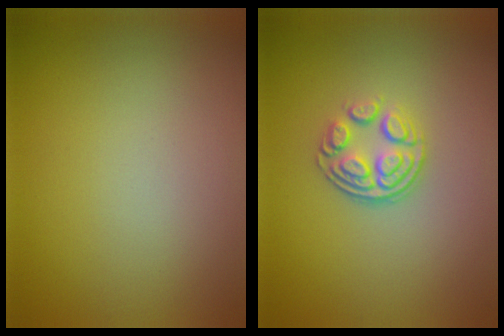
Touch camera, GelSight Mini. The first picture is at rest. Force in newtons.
{"total": 3.6, "press": 2.5, "slide": 2.6}